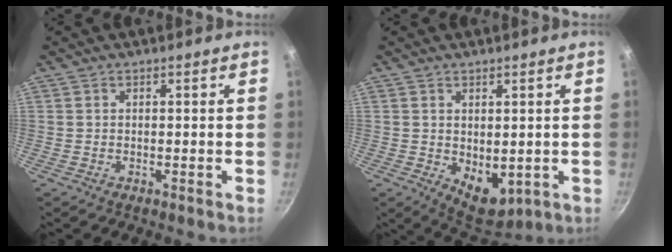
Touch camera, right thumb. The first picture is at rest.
{"total": 6.9, "force": [-0.2, 4.4, 5.4], "torque": [-0.055, -0.016, 0.015]}